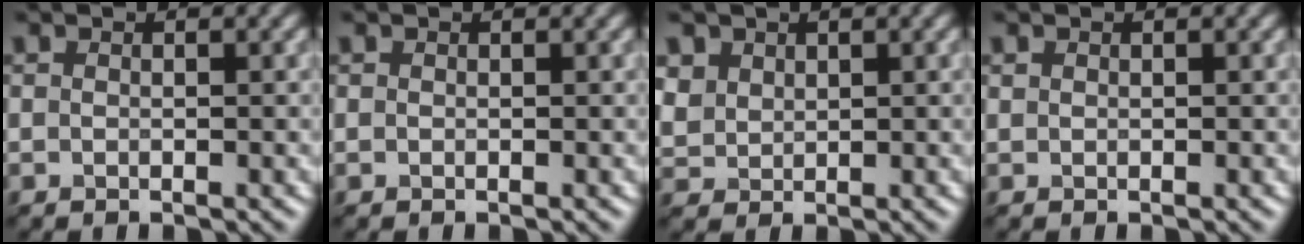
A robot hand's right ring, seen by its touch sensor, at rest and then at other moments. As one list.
[{"total": 0.0}, {"total": 1.3, "force": [0.8, 0.6, -0.9], "torque": [-0.017, -0.003, 0.048]}, {"total": 1.1, "force": [-0.2, -0.7, -0.8], "torque": [-0.001, -0.006, 0.015]}]